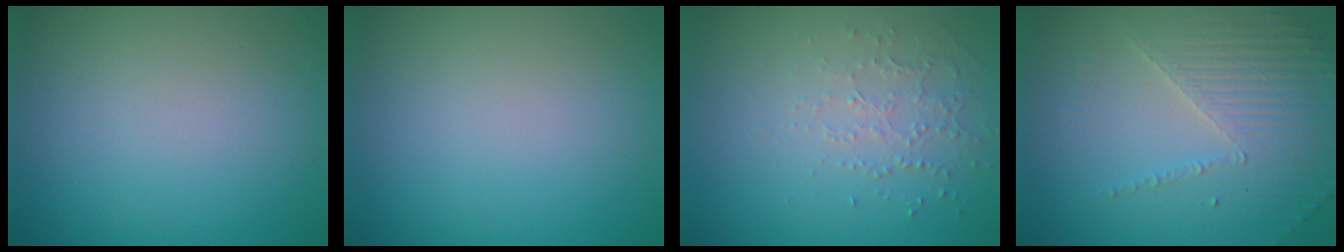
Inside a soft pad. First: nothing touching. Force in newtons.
{"total": 0.0}
{"total": 1.3, "press": 1.0, "slide": 0.8}
{"total": 3.7, "press": 3.3, "slide": 1.5}